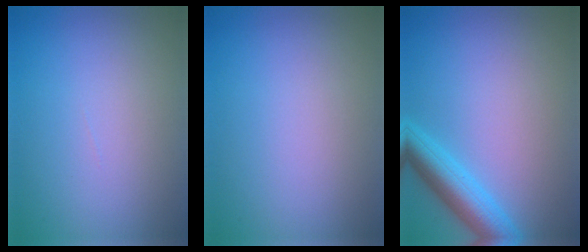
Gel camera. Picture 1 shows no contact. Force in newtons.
{"total": 0.0}
{"total": 4.6, "press": 4.6, "slide": 0.2}